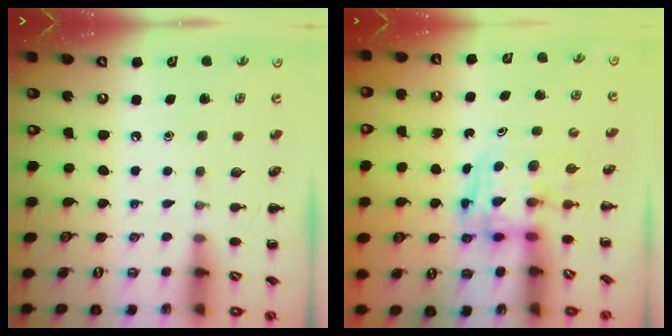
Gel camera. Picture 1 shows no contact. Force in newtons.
{"total": 2.6, "press": 2.6, "slide": 0.2}